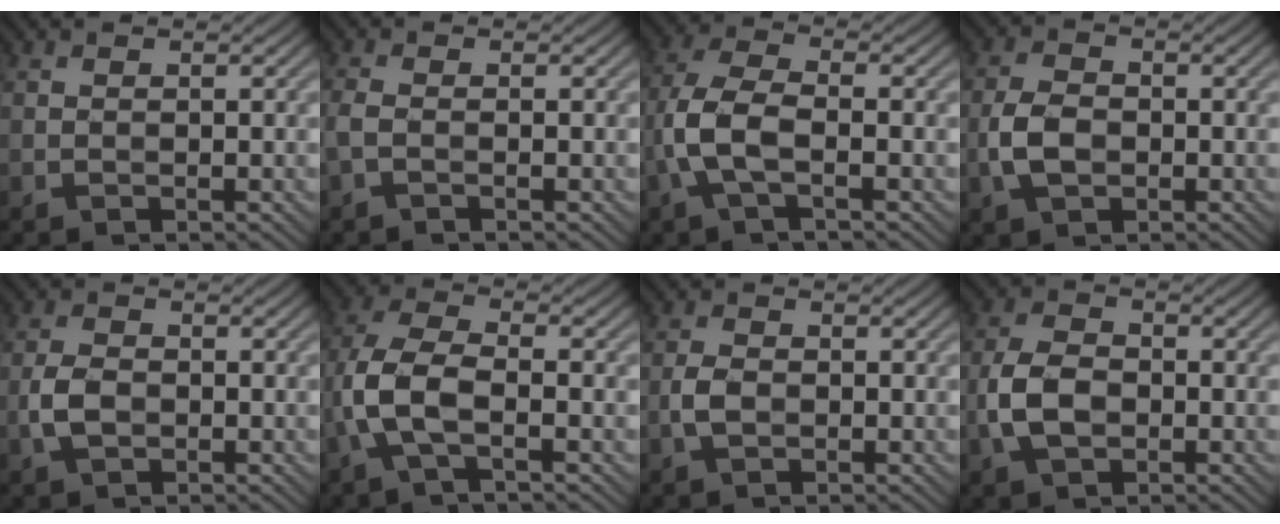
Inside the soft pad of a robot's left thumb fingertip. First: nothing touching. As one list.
[{"total": 1.6, "force": [-0.8, 0.5, 1.3], "torque": [-0.038, 0.002, -0.022]}, {"total": 6.2, "force": [-1.9, 2.4, 5.4], "torque": [-0.127, 0.008, -0.048]}, {"total": 4.6, "force": [-1.2, 2.9, 3.3], "torque": [-0.077, -0.002, -0.029]}, {"total": 3.4, "force": [-0.9, 2.2, 2.5], "torque": [-0.060, 0.000, -0.022]}, {"total": 7.0, "force": [-2.1, 2.8, 6.0], "torque": [-0.145, 0.009, -0.051]}, {"total": 2.5, "force": [-0.6, 1.6, 1.8], "torque": [-0.042, 0.002, -0.016]}, {"total": 5.8, "force": [-1.4, 3.7, 4.3], "torque": [-0.101, -0.001, -0.032]}]